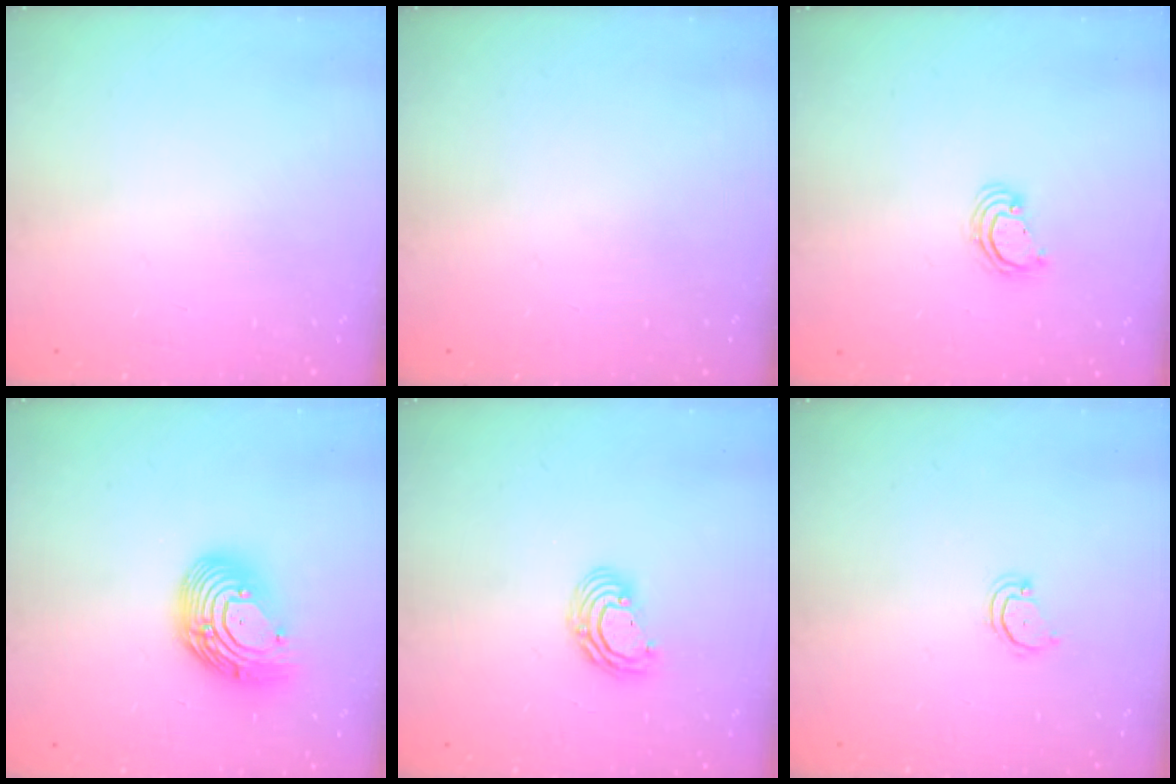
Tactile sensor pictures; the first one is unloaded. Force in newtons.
{"total": 0.0}
{"total": 2.6, "press": 2.6, "slide": 0.1}
{"total": 15.0, "press": 14.9, "slide": 1.5}
{"total": 6.9, "press": 6.9, "slide": 0.8}
{"total": 3.3, "press": 3.3, "slide": 0.2}